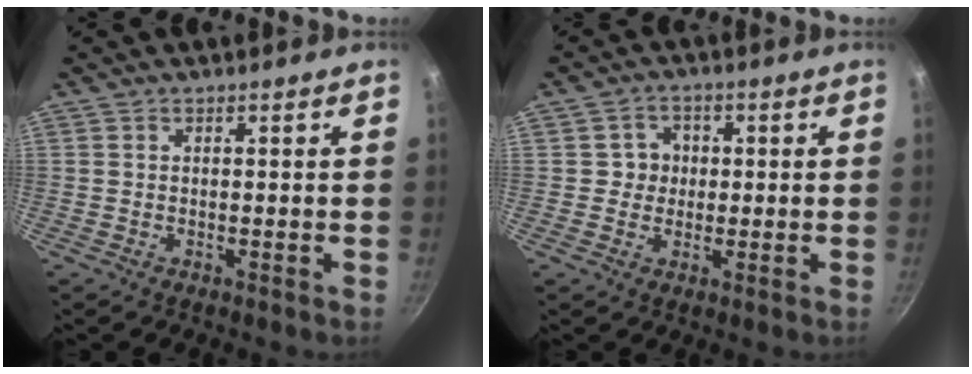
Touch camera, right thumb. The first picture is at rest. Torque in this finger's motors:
{"motor_torque": [0.03, 0.12, 0.07, 0.05, 0.02]}